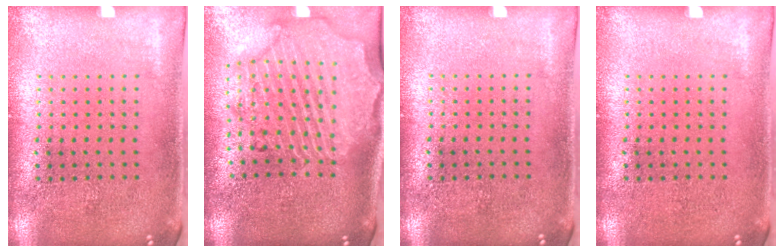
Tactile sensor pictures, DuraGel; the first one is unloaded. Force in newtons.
{"total": 3.0, "press": 2.6, "slide": 1.5}
{"total": 0.0}
{"total": 0.0}